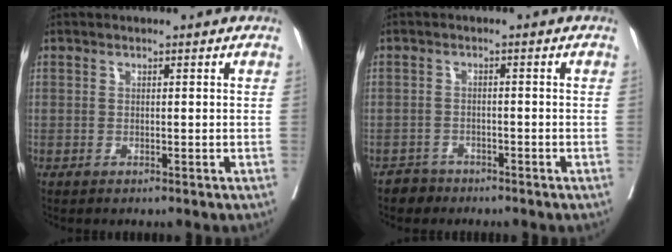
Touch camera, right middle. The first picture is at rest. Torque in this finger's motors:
{"motor_torque": [0.33, -0.36, 0.01, 0.00]}